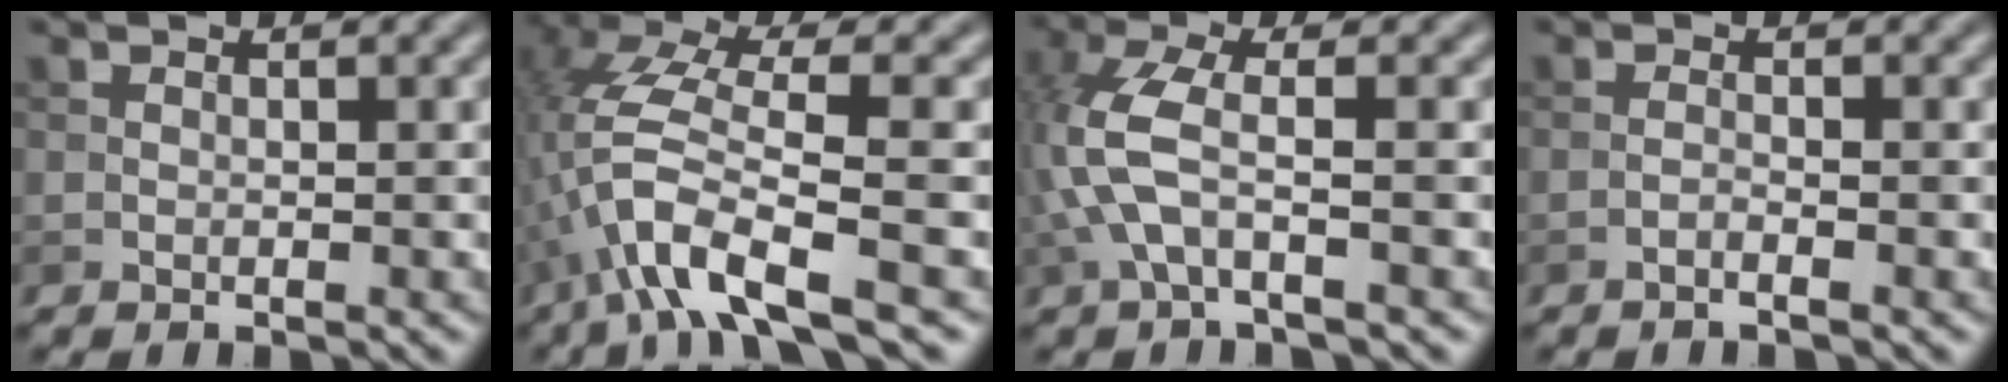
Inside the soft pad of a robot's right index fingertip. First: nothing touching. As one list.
[{"total": 7.9, "force": [-3.3, 2.1, 6.9], "torque": [-0.150, 0.011, -0.073]}, {"total": 4.3, "force": [-1.1, 1.4, 4.0], "torque": [-0.105, 0.010, -0.030]}, {"total": 1.0, "force": [-0.7, 0.1, 0.7], "torque": [-0.013, 0.002, -0.017]}]